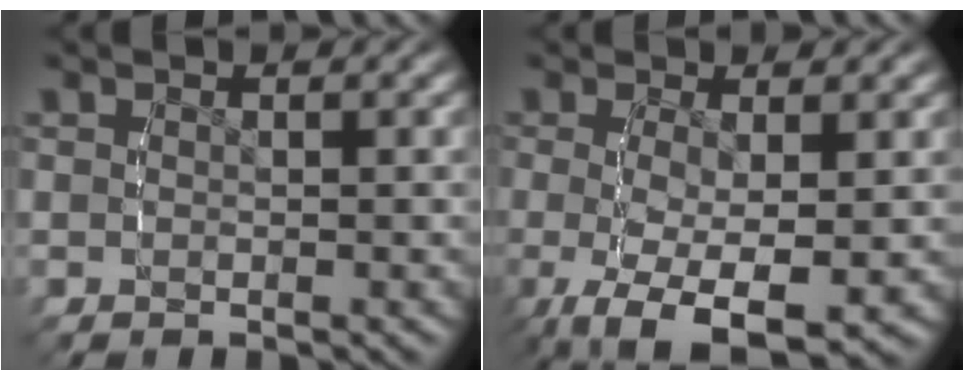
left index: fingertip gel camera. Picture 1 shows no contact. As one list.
[{"total": 8.1, "force": [-4.2, 3.7, 5.9], "torque": [-0.146, -0.059, -0.032]}]